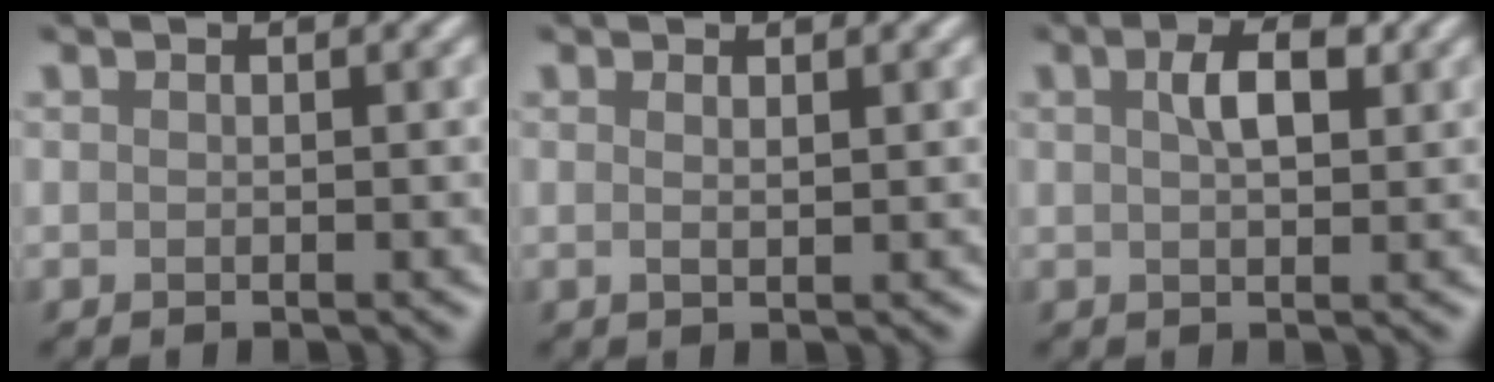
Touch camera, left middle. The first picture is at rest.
{"total": 0.9, "force": [0.5, 0.2, 0.7], "torque": [-0.010, -0.001, 0.007]}
{"total": 3.1, "force": [1.1, 1.4, 2.6], "torque": [-0.047, 0.006, 0.019]}